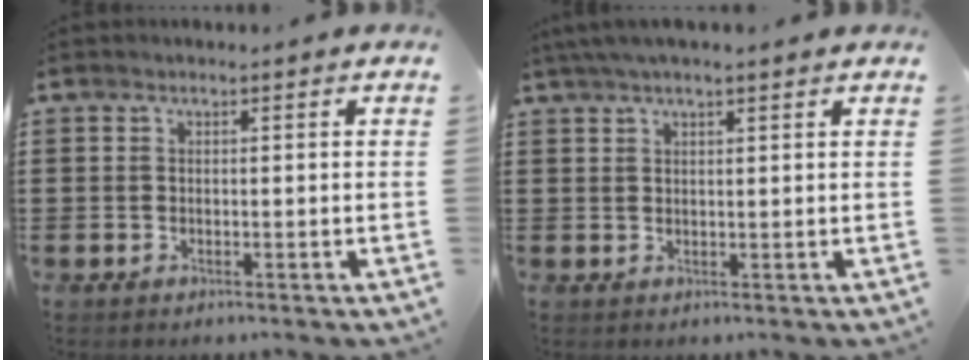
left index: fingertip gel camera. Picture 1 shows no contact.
{"total": 2.7, "force": [2.0, 0.4, 1.8], "torque": [-0.037, 0.004, 0.037]}